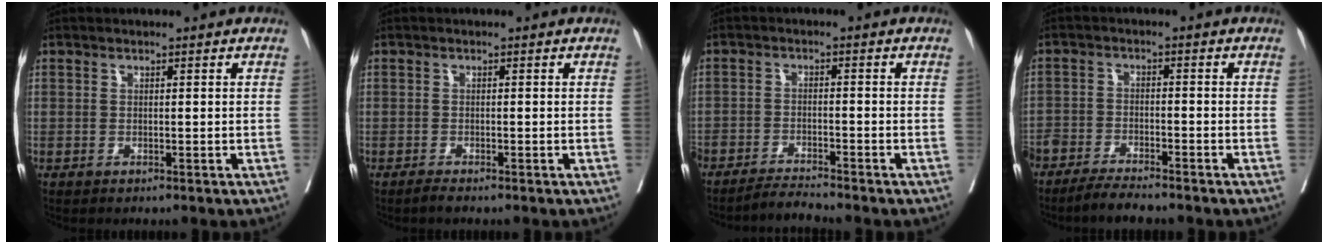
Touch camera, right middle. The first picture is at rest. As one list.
[{"total": 0.8, "force": [-0.8, 0.0, 0.3], "torque": [-0.008, -0.003, -0.014]}, {"total": 3.5, "force": [-3.3, -1.0, 0.4], "torque": [-0.006, -0.017, -0.061]}, {"total": 6.7, "force": [-6.0, 0.8, 2.9], "torque": [-0.043, -0.013, -0.103]}]